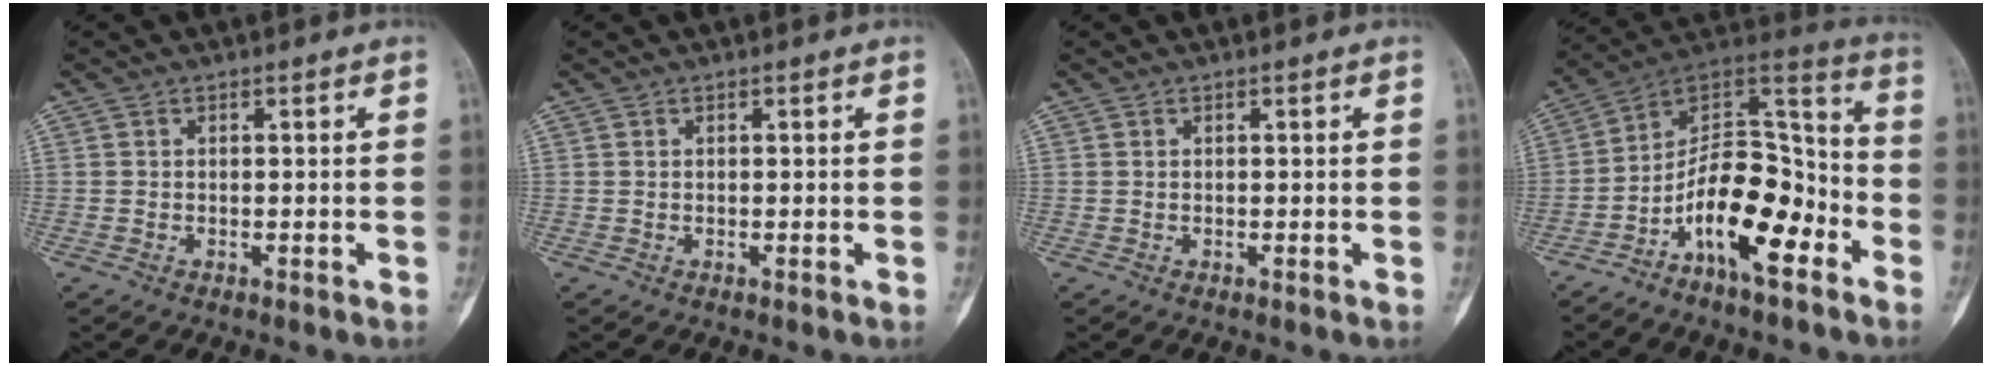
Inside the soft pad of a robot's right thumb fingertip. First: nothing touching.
{"total": 0.0}
{"total": 0.0}
{"total": 17.0, "force": [-7.9, 7.4, 13.1], "torque": [-0.194, 0.086, -0.139]}